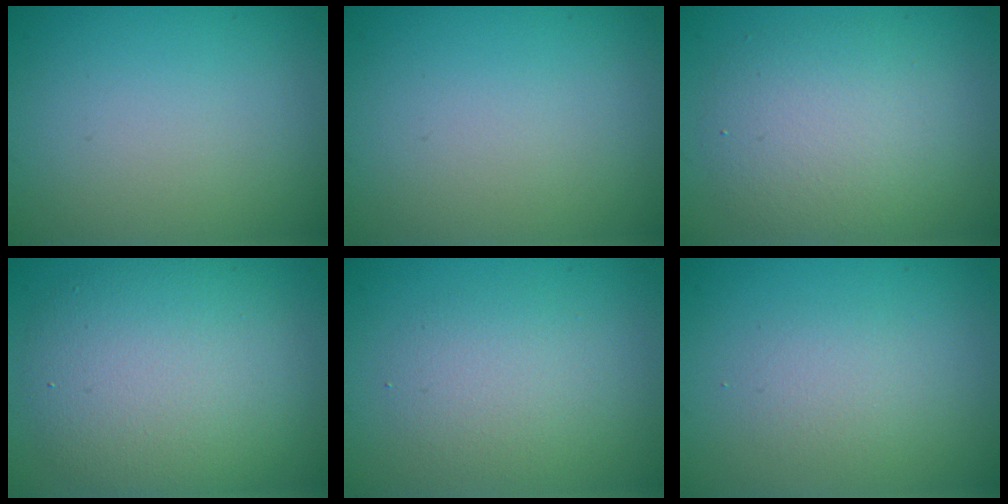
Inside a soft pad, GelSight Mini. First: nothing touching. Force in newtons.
{"total": 0.0}
{"total": 4.7, "press": 4.7, "slide": 0.4}
{"total": 7.0, "press": 7.0, "slide": 0.3}
{"total": 2.7, "press": 2.7, "slide": 0.2}
{"total": 1.7, "press": 1.7, "slide": 0.2}